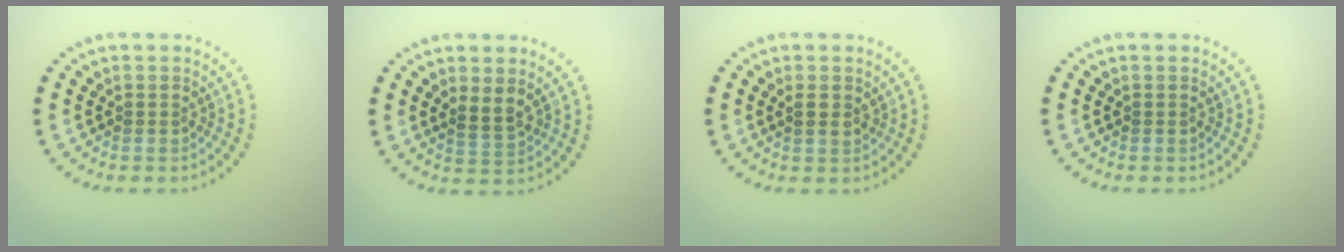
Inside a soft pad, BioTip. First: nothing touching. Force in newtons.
{"total": 1.8, "press": 1.6, "slide": 0.9}
{"total": 1.0, "press": 0.9, "slide": 0.4}
{"total": 0.0}